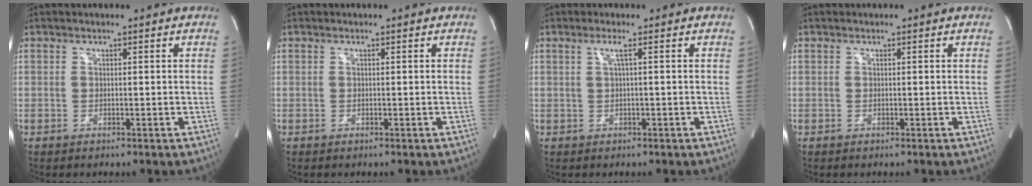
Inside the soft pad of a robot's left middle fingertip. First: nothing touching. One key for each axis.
{"total": 0.0}
{"total": 1.5, "fx": 0.4, "fy": -0.5, "fz": 1.3, "tx": -0.035, "ty": 0.001, "tz": 0.011}
{"total": 0.0}